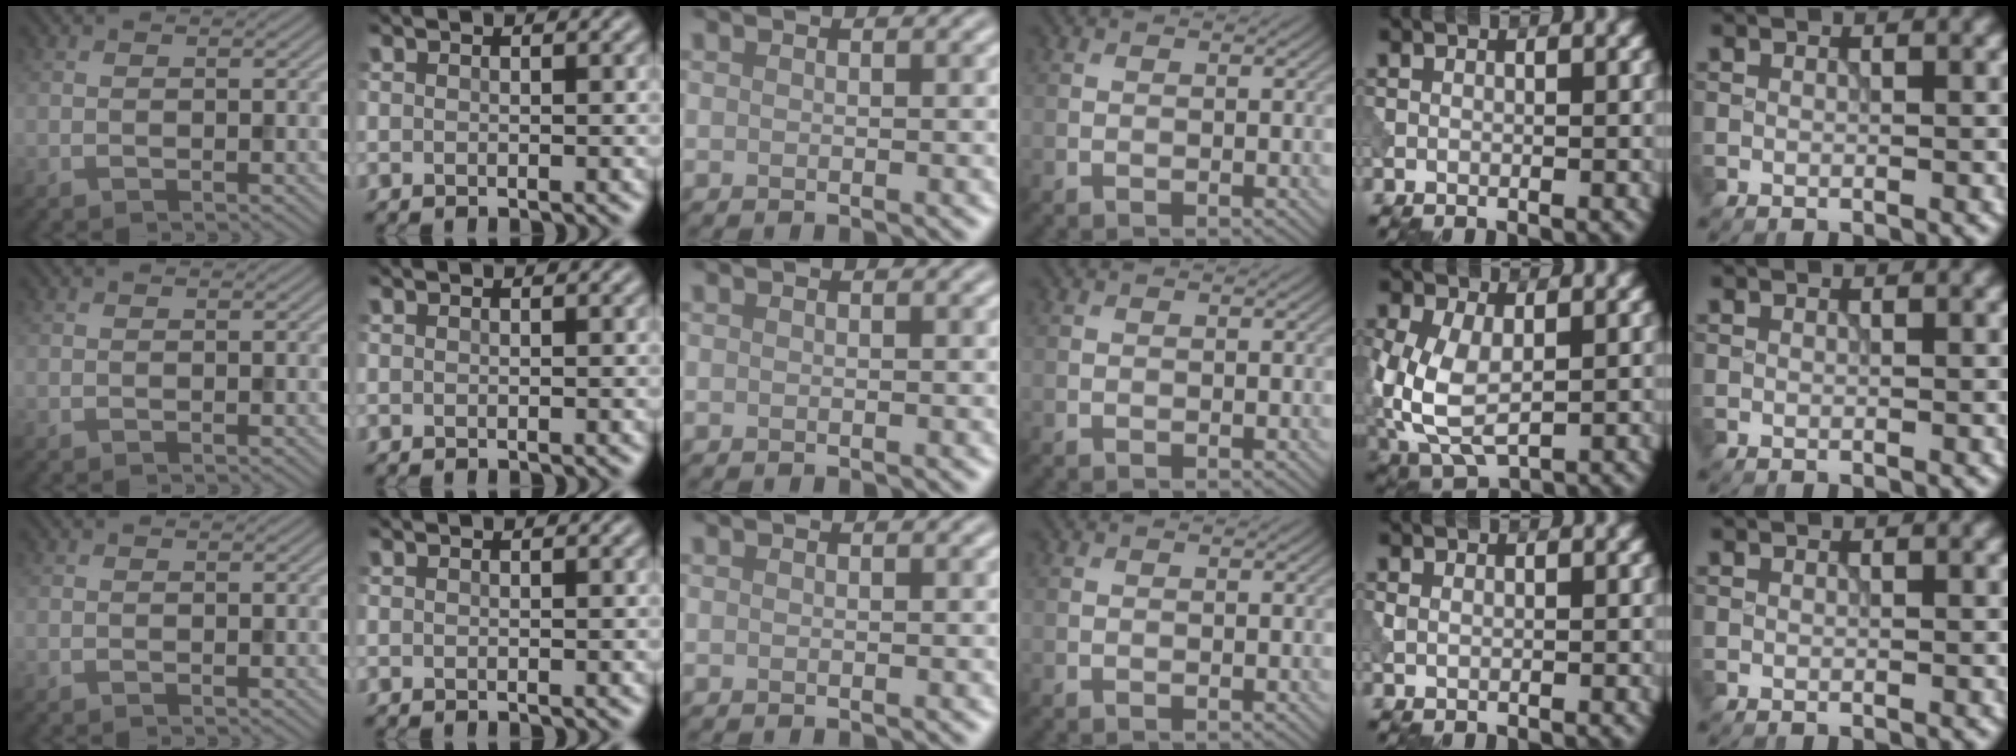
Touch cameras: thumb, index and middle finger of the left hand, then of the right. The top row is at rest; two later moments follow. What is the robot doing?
{"motion": "press", "object": "tv remote"}